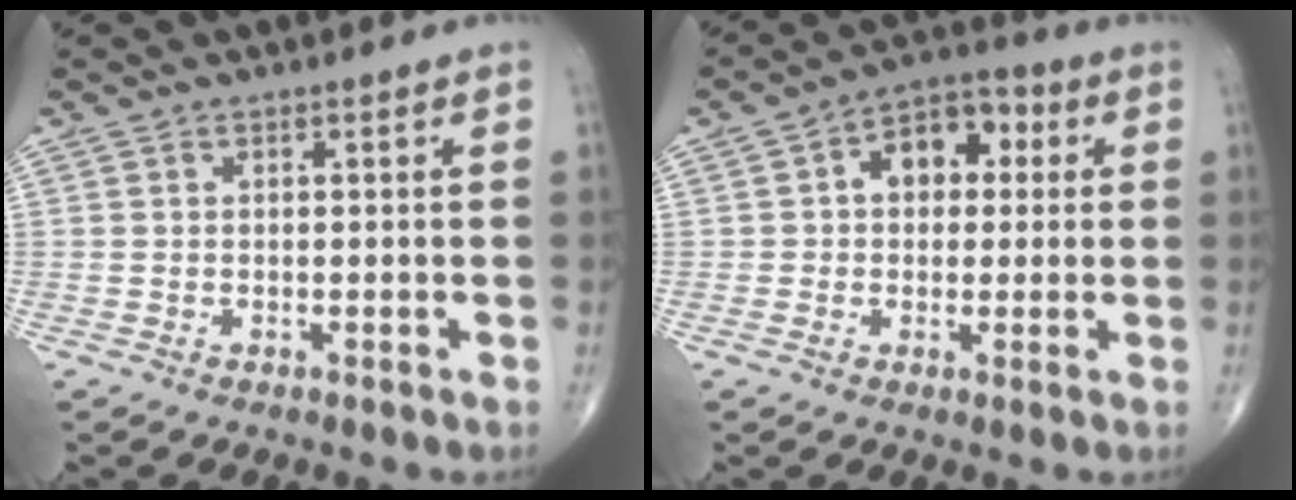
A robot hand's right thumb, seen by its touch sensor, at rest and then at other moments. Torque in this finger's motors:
{"motor_torque": [0.64, 2.13, 0.70, 0.50, 0.27]}